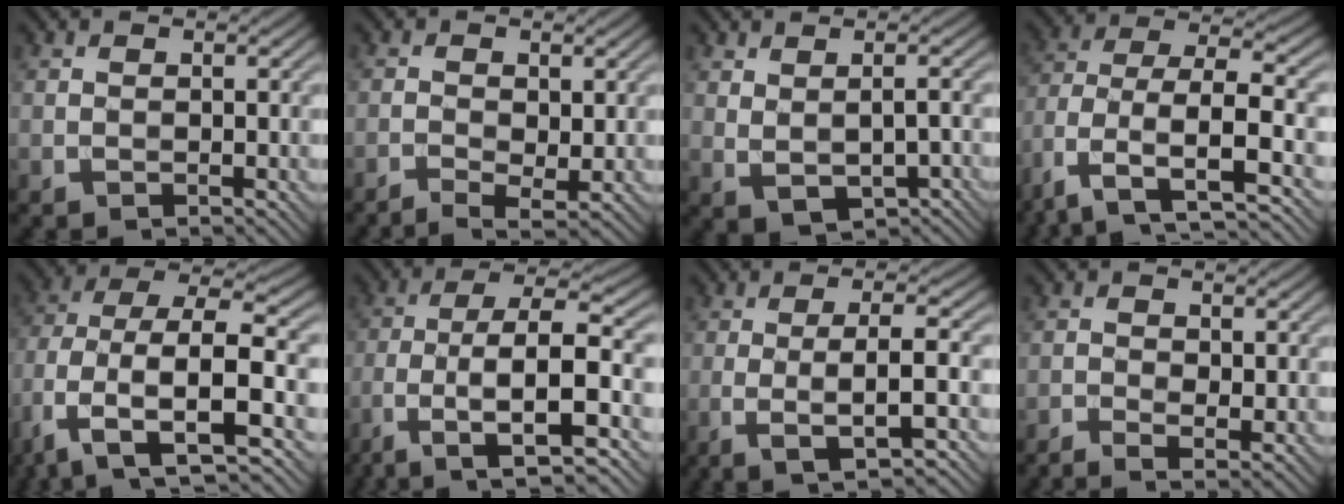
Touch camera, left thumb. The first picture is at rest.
{"total": 2.5, "force": [-1.0, 0.9, 2.2], "torque": [-0.046, -0.006, -0.018]}
{"total": 4.1, "force": [-0.1, 2.1, 3.5], "torque": [-0.068, -0.008, 0.010]}
{"total": 10.4, "force": [-4.4, 4.8, 8.2], "torque": [-0.173, -0.012, -0.091]}
{"total": 12.6, "force": [-2.0, 6.6, 10.6], "torque": [-0.234, -0.008, -0.044]}
{"total": 11.3, "force": [-4.7, 3.4, 9.6], "torque": [-0.174, -0.004, -0.085]}
{"total": 6.3, "force": [-1.4, 1.2, 6.0], "torque": [-0.101, 0.010, -0.033]}
{"total": 2.5, "force": [-1.2, 0.9, 2.0], "torque": [-0.042, -0.004, -0.022]}